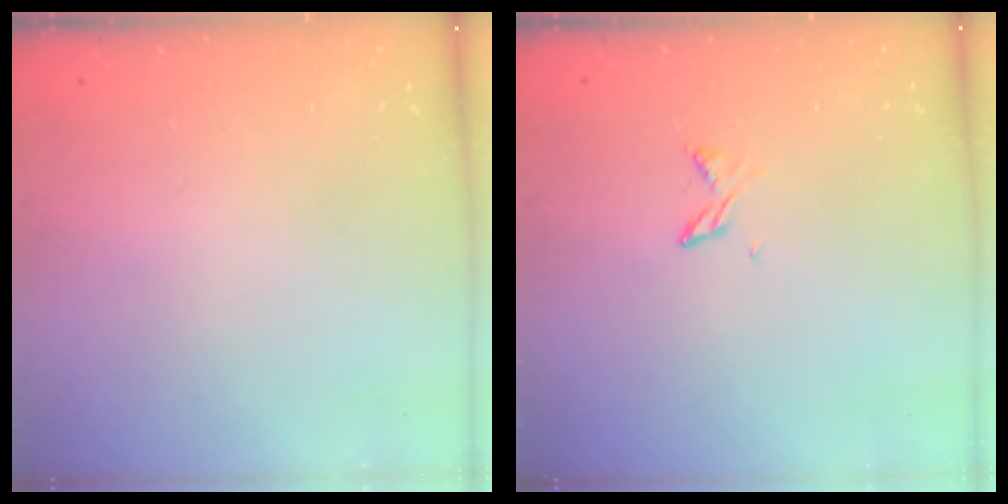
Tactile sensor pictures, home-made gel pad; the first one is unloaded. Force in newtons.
{"total": 2.9, "press": 2.8, "slide": 0.5}